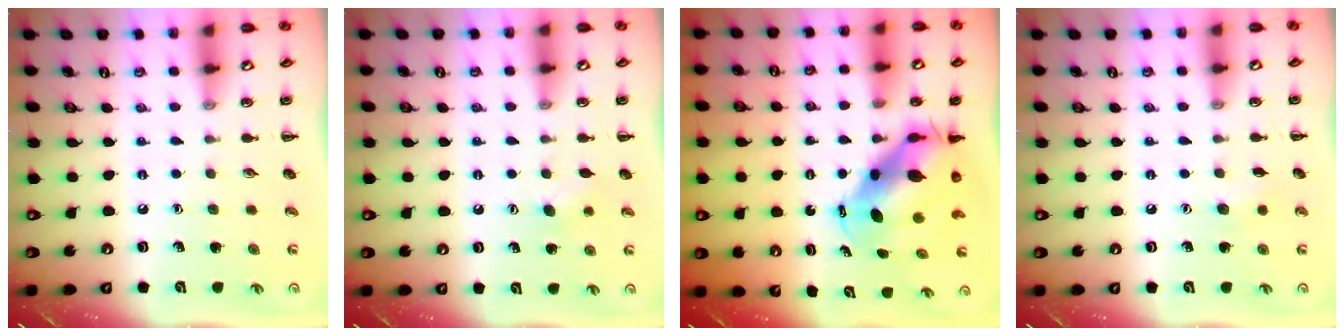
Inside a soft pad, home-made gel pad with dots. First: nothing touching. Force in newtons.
{"total": 5.1, "press": 4.9, "slide": 1.3}
{"total": 8.3, "press": 8.0, "slide": 2.1}
{"total": 5.3, "press": 5.2, "slide": 1.2}